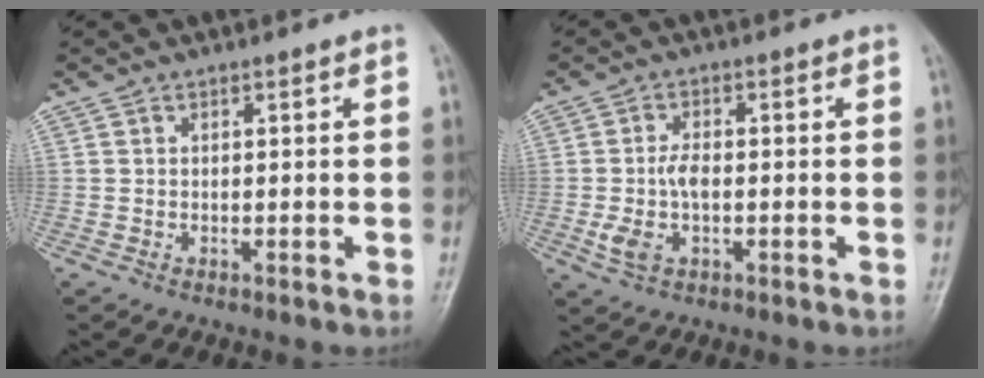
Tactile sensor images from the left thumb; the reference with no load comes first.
{"total": 5.6, "force": [-1.1, 3.0, 4.6], "torque": [-0.104, 0.006, -0.021]}